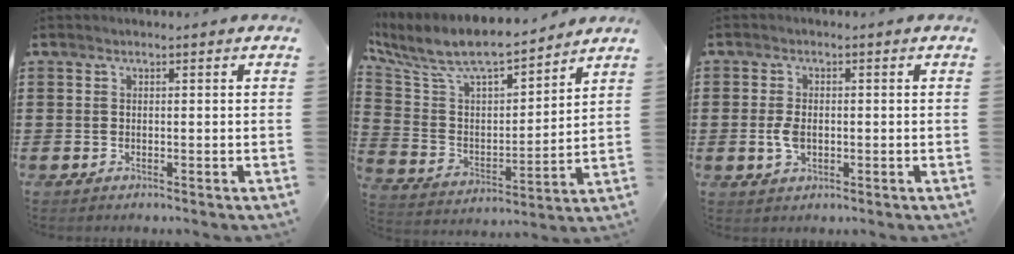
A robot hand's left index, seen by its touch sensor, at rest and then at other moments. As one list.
[{"total": 9.1, "force": [7.7, 2.3, 4.3], "torque": [-0.119, -0.051, 0.129]}, {"total": 3.3, "force": [-0.2, 1.9, 2.7], "torque": [-0.074, -0.005, -0.010]}]